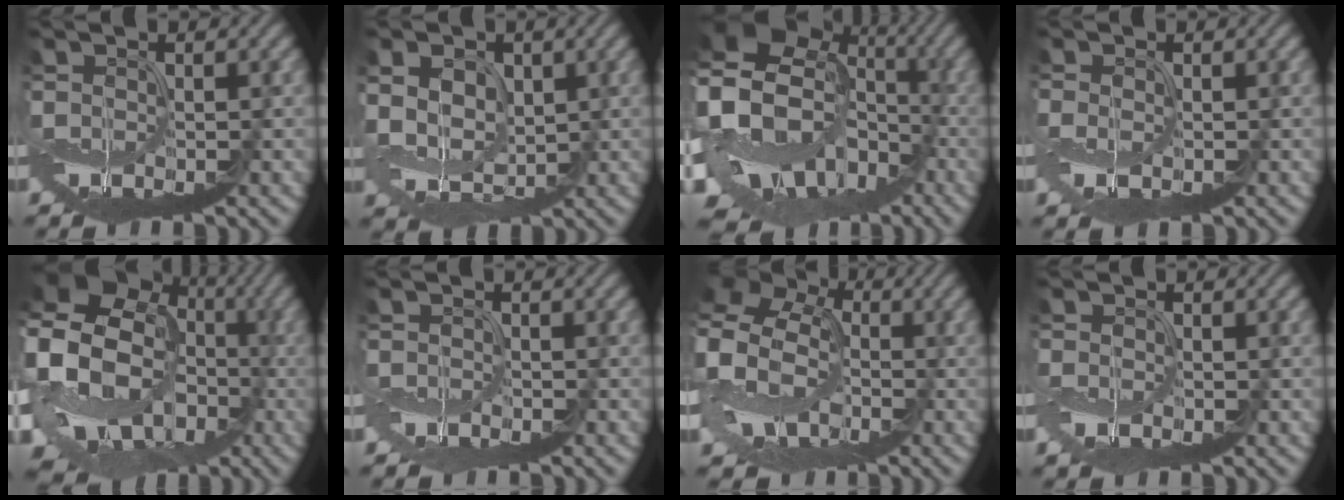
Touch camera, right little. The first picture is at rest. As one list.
[{"total": 5.2, "force": [1.0, 4.1, 3.1], "torque": [-0.071, 0.001, 0.019]}, {"total": 17.0, "force": [-2.4, 13.3, 10.3], "torque": [-0.186, -0.005, -0.027]}, {"total": 1.9, "force": [-0.6, 1.3, 1.2], "torque": [-0.038, -0.008, -0.010]}, {"total": 18.3, "force": [-1.4, 15.1, 10.3], "torque": [-0.192, -0.006, -0.034]}, {"total": 1.4, "force": [-1.2, 0.7, 0.4], "torque": [-0.006, -0.005, -0.027]}, {"total": 15.8, "force": [-0.9, 13.1, 8.8], "torque": [-0.200, 0.011, -0.054]}, {"total": 1.6, "force": [-0.8, 1.1, 0.8], "torque": [-0.026, -0.006, -0.017]}]